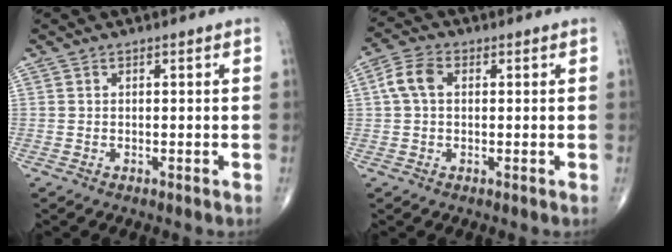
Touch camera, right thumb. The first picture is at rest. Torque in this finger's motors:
{"motor_torque": [-0.12, 0.23, 0.04, -0.03, 0.00]}